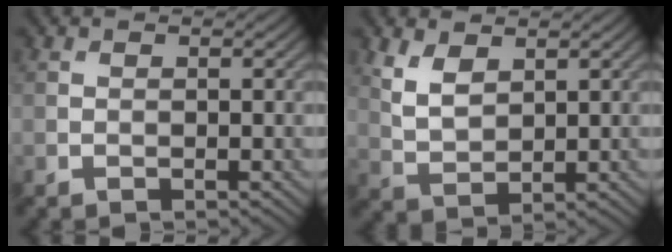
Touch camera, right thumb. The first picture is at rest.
{"total": 4.5, "force": [2.6, 2.4, 2.9], "torque": [-0.076, -0.004, 0.058]}